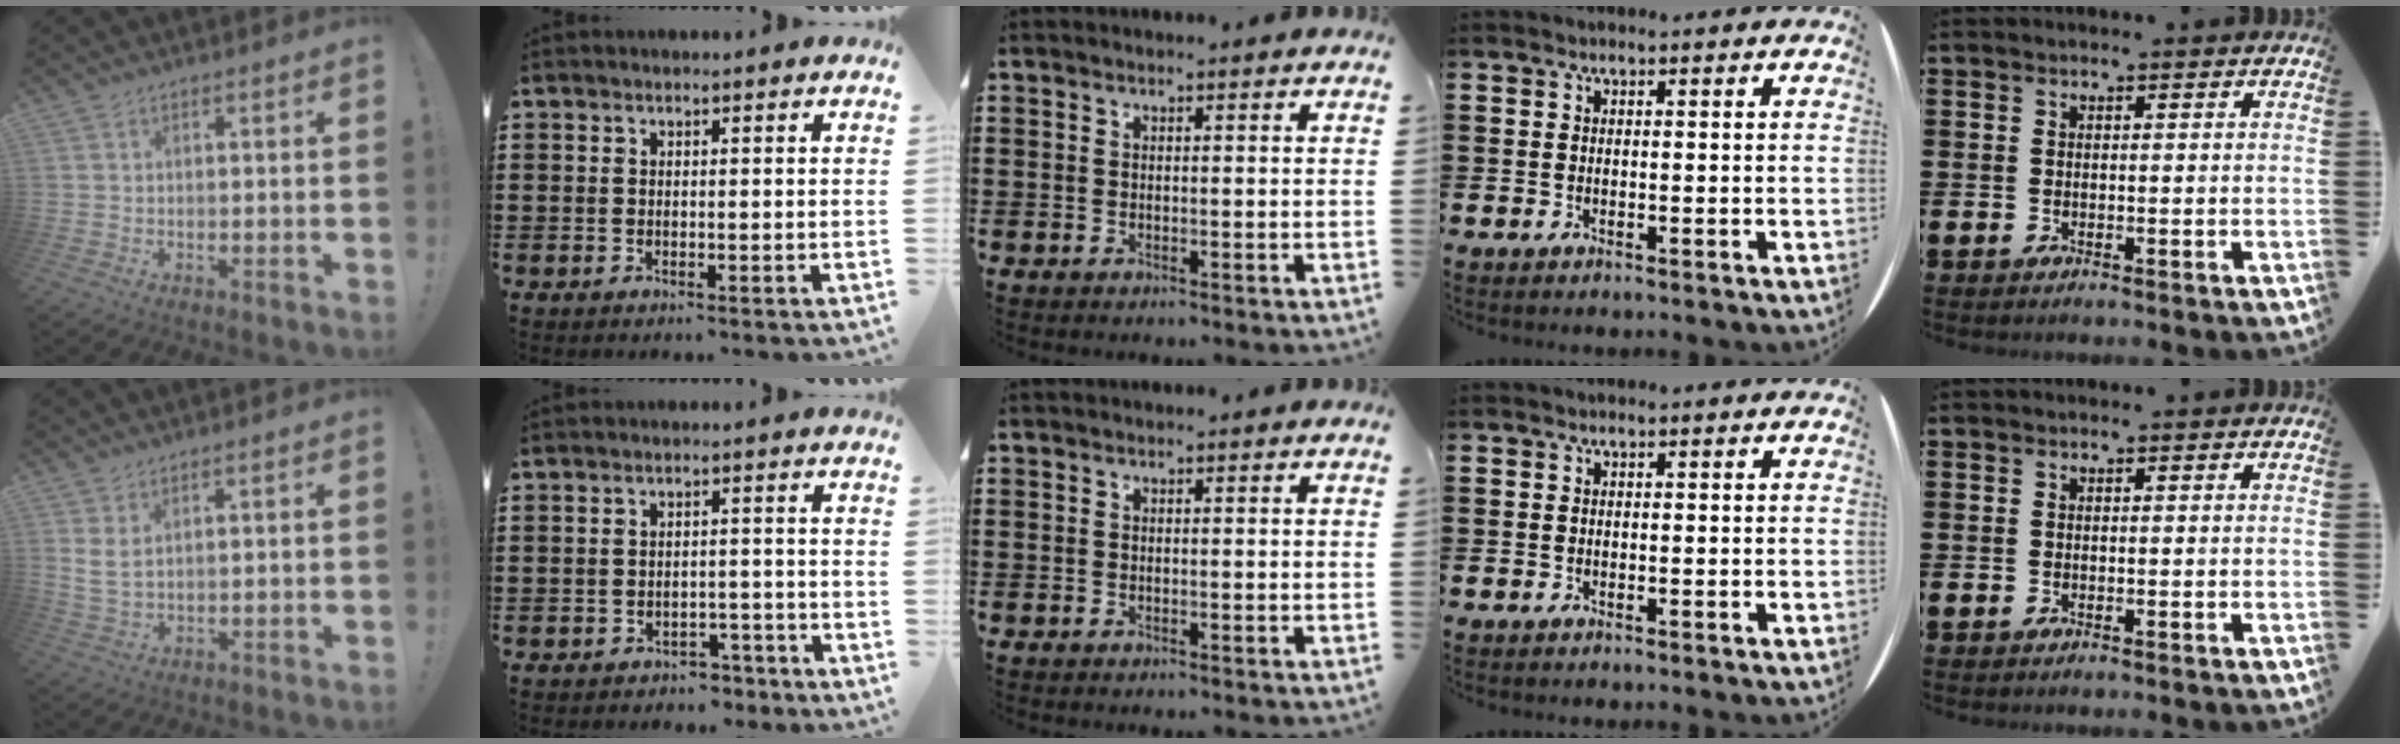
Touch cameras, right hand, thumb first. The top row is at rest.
{"thumb": {"total": 4.0, "force": [2.2, 1.5, 3.0], "torque": [-0.053, -0.007, 0.042]}, "index": {"total": 2.4, "force": [-2.3, 0.8, 0.3], "torque": [-0.013, 0.001, -0.046]}}